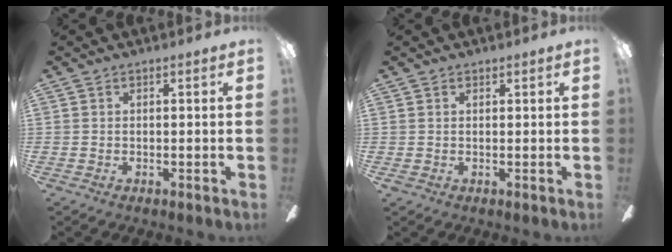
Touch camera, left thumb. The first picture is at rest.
{"total": 1.0, "force": [0.6, 0.8, 0.1], "torque": [-0.001, 0.004, 0.011]}